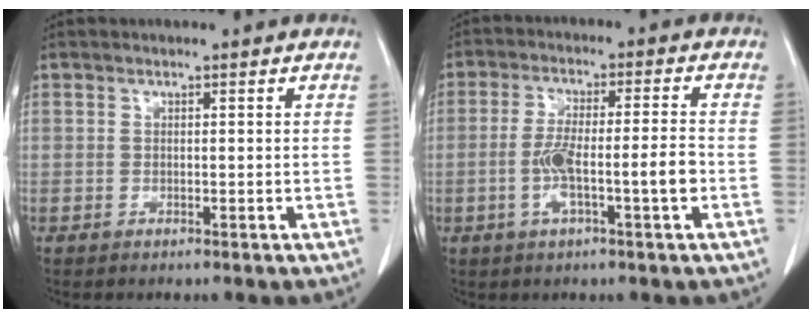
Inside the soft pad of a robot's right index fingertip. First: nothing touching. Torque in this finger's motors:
{"motor_torque": [0.27, -0.07, 0.38, 0.09]}